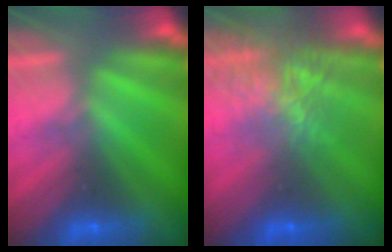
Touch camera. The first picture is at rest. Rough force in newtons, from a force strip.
{"total": 7.6}